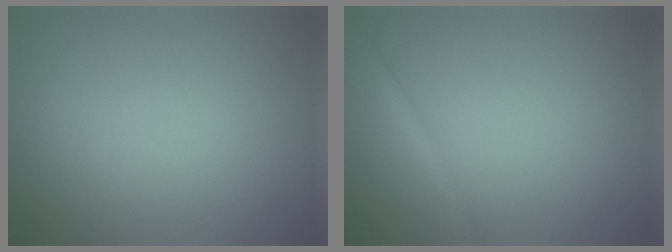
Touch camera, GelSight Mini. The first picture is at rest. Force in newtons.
{"total": 1.4, "press": 1.4, "slide": 0.0}